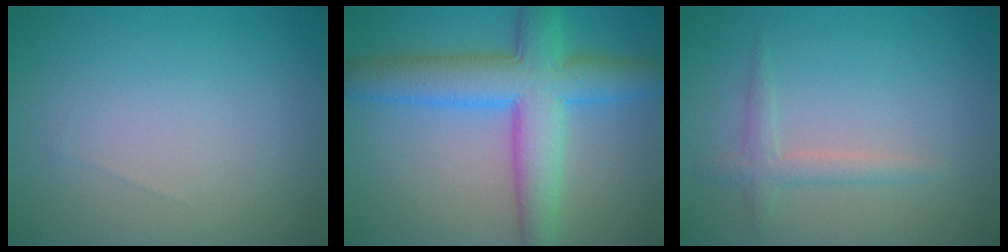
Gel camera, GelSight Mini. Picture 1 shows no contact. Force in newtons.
{"total": 8.1, "press": 8.1, "slide": 0.2}
{"total": 1.7, "press": 1.7, "slide": 0.1}